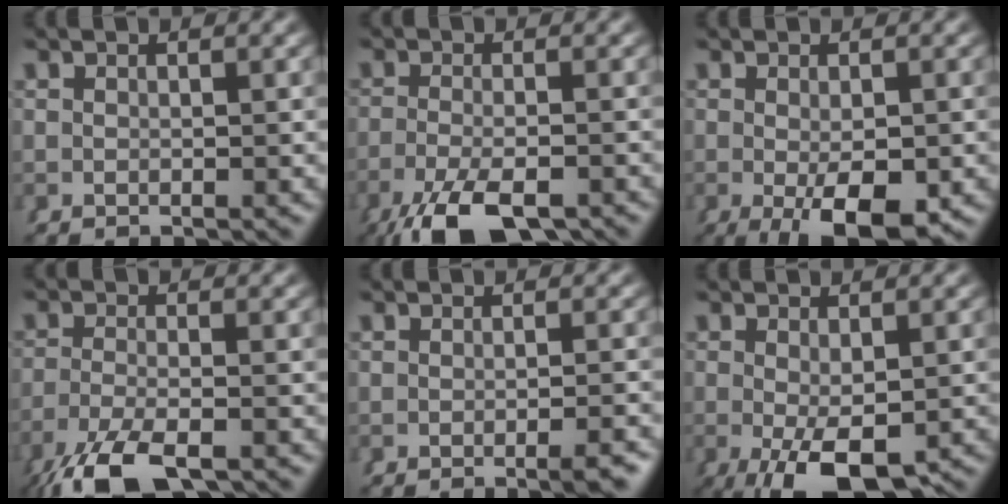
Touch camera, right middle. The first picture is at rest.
{"total": 6.5, "force": [-4.7, 1.8, 4.1], "torque": [-0.074, -0.024, -0.060]}
{"total": 6.9, "force": [-3.1, 2.2, 5.8], "torque": [-0.092, -0.032, -0.026]}
{"total": 5.8, "force": [-4.2, 1.6, 3.6], "torque": [-0.073, -0.025, -0.054]}
{"total": 1.8, "force": [-1.2, -0.2, 1.3], "torque": [-0.013, 0.003, -0.022]}
{"total": 6.5, "force": [-3.5, 2.1, 5.1], "torque": [-0.088, -0.032, -0.033]}